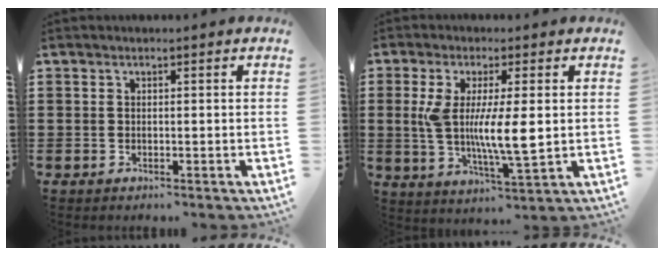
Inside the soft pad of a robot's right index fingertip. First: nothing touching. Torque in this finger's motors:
{"motor_torque": [0.89, -0.58, 0.40, 0.21]}